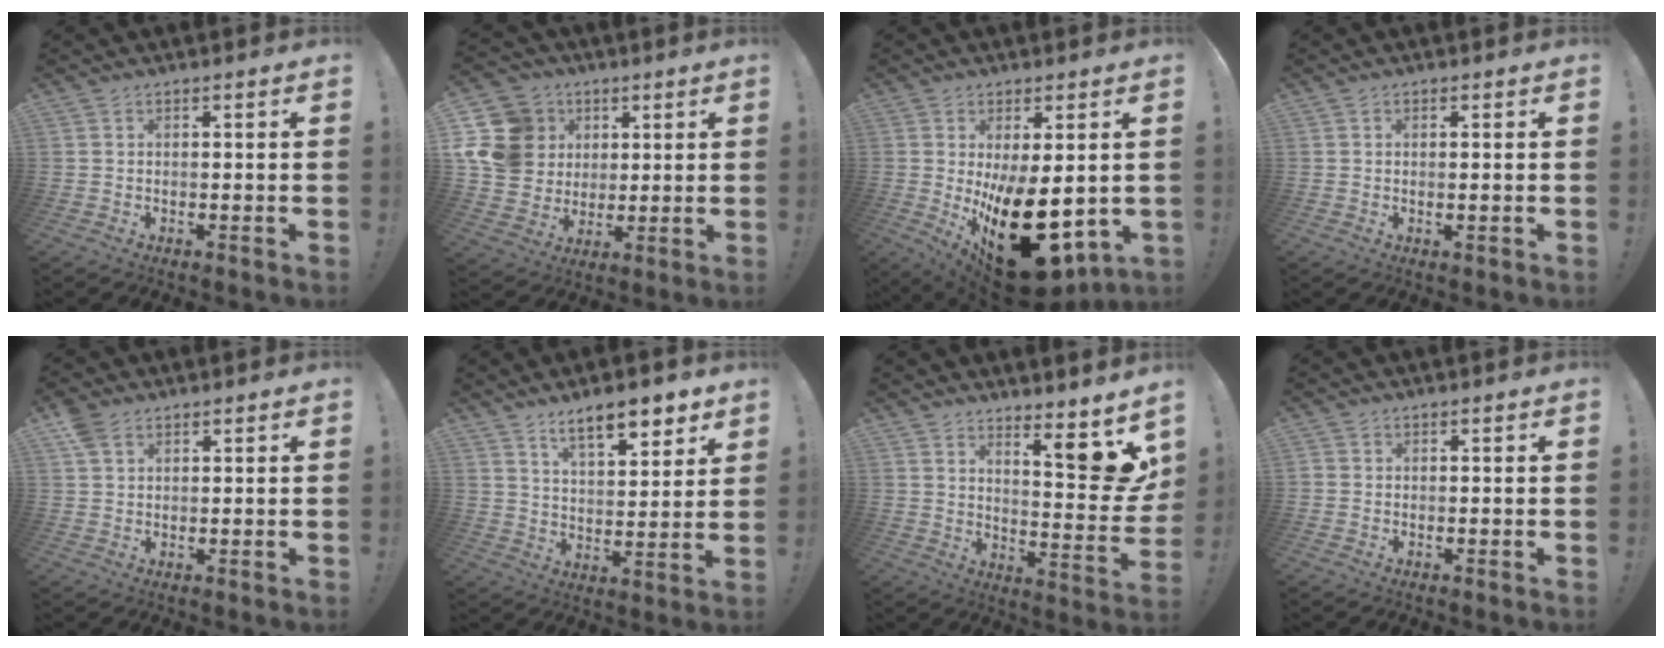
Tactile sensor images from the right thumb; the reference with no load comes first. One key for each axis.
{"total": 16.8, "fx": 4.2, "fy": 14.7, "fz": 7.1, "tx": -0.118, "ty": -0.013, "tz": 0.099}
{"total": 22.9, "fx": -4.5, "fy": 11.0, "fz": 19.5, "tx": -0.257, "ty": 0.001, "tz": -0.044}
{"total": 0.9, "fx": 0.4, "fy": 0.1, "fz": 0.7, "tx": 0.000, "ty": -0.006, "tz": 0.005}
{"total": 4.2, "fx": 2.4, "fy": 2.7, "fz": 2.1, "tx": -0.039, "ty": -0.002, "tz": 0.048}
{"total": 11.2, "fx": 7.9, "fy": 3.4, "fz": 7.2, "tx": -0.099, "ty": -0.046, "tz": 0.134}
{"total": 12.0, "fx": 7.6, "fy": 2.8, "fz": 8.9, "tx": -0.103, "ty": -0.070, "tz": 0.125}
{"total": 0.7, "fx": -0.3, "fy": 0.6, "fz": 0.2, "tx": -0.004, "ty": 0.001, "tz": -0.004}